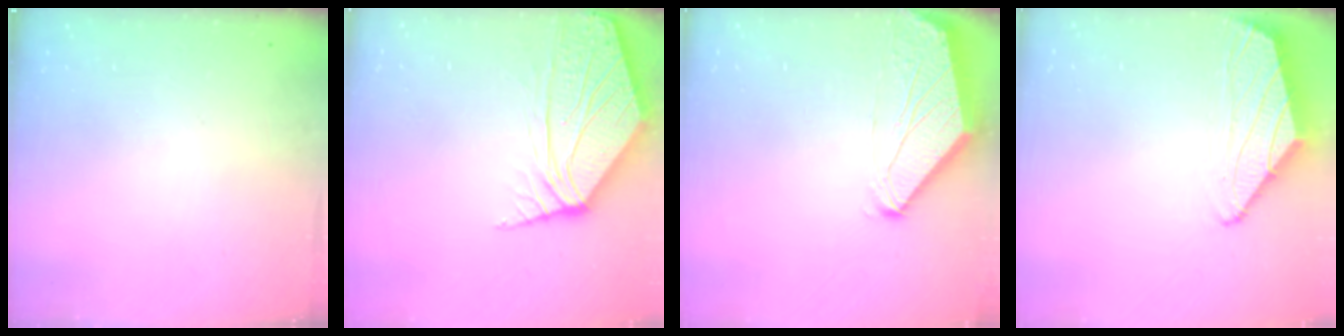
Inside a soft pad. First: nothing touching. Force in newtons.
{"total": 8.4, "press": 8.3, "slide": 1.5}
{"total": 0.0}
{"total": 0.8, "press": 0.6, "slide": 0.5}